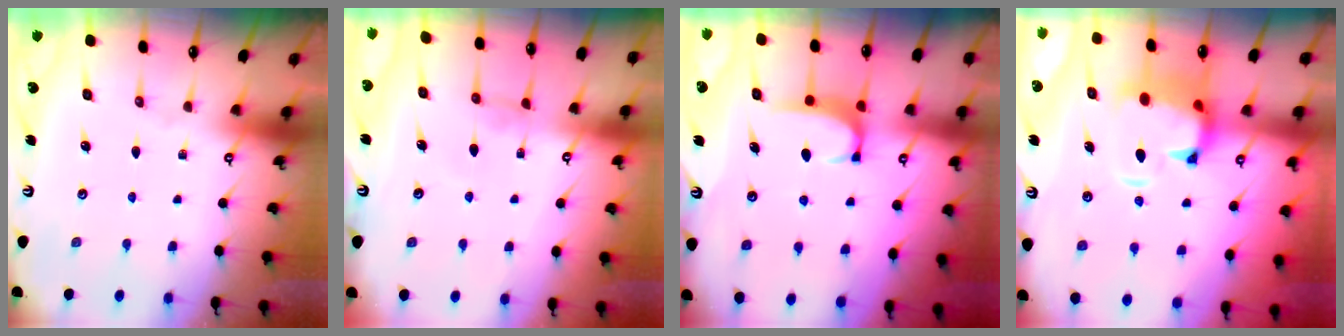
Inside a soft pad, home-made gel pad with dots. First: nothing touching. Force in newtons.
{"total": 0.6, "press": 0.5, "slide": 0.4}
{"total": 1.6, "press": 1.6, "slide": 0.5}
{"total": 5.4, "press": 5.1, "slide": 1.7}